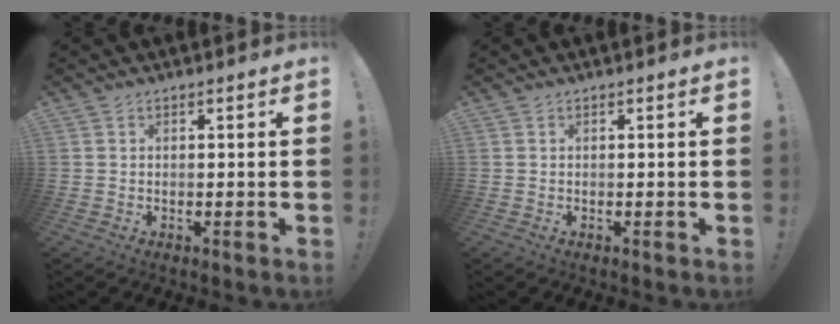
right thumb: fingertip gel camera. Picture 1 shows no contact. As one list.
[{"total": 0.0}]